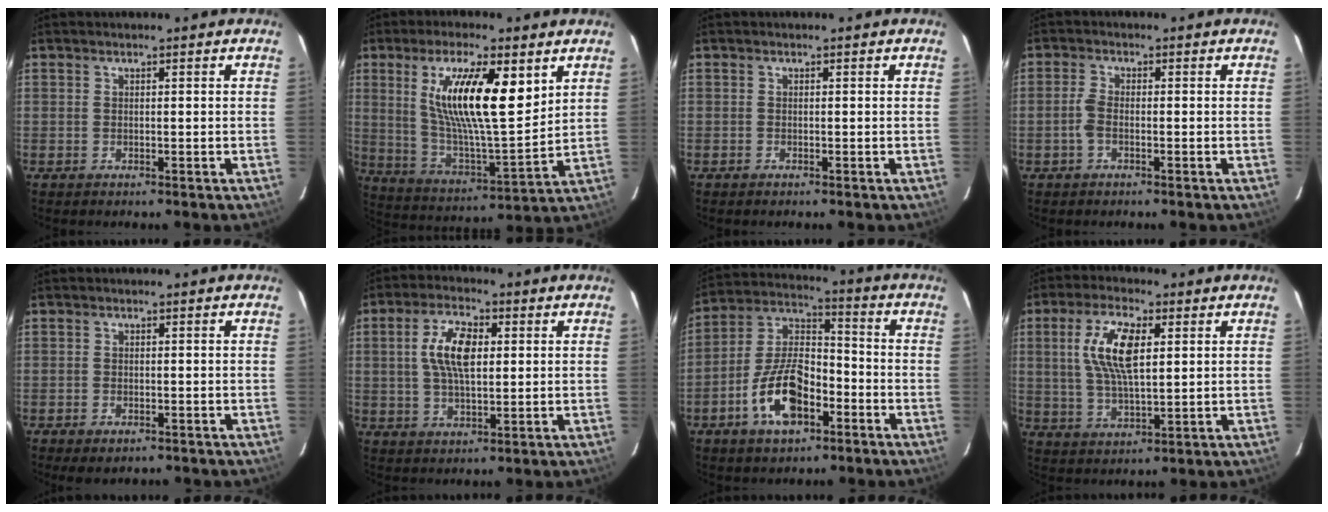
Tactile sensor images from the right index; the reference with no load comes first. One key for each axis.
{"total": 18.2, "fx": 7.1, "fy": 4.6, "fz": 16.1, "tx": -0.288, "ty": -0.002, "tz": 0.133}
{"total": 0.0}
{"total": 2.4, "fx": -0.9, "fy": 1.0, "fz": 1.9, "tx": -0.051, "ty": 0.005, "tz": -0.020}
{"total": 3.2, "fx": -2.2, "fy": 1.5, "fz": 1.7, "tx": -0.040, "ty": -0.010, "tz": -0.034}
{"total": 8.8, "fx": 1.6, "fy": 3.9, "fz": 7.7, "tx": -0.146, "ty": 0.013, "tz": 0.030}
{"total": 13.7, "fx": -6.3, "fy": 6.9, "fz": 10.0, "tx": -0.199, "ty": 0.018, "tz": -0.110}
{"total": 10.4, "fx": 2.7, "fy": 3.8, "fz": 9.4, "tx": -0.186, "ty": 0.010, "tz": 0.054}